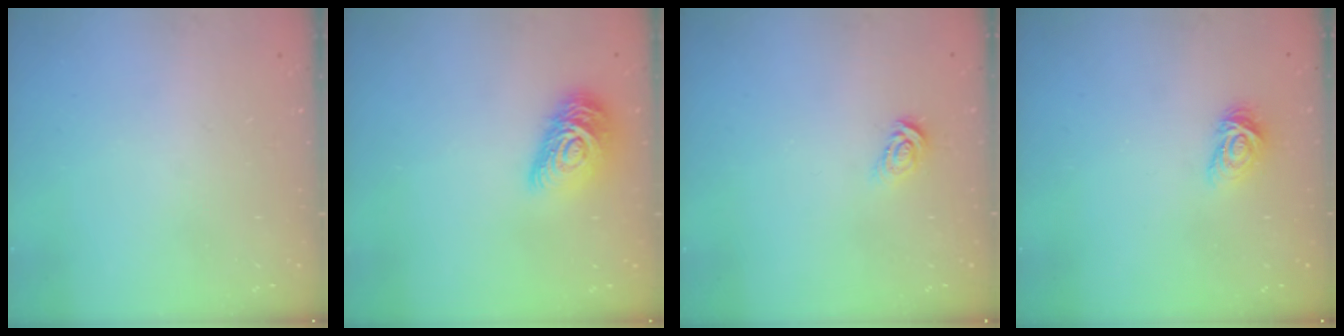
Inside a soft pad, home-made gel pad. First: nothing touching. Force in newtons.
{"total": 13.4, "press": 13.4, "slide": 0.7}
{"total": 6.0, "press": 6.0, "slide": 0.6}
{"total": 4.5, "press": 4.4, "slide": 0.7}